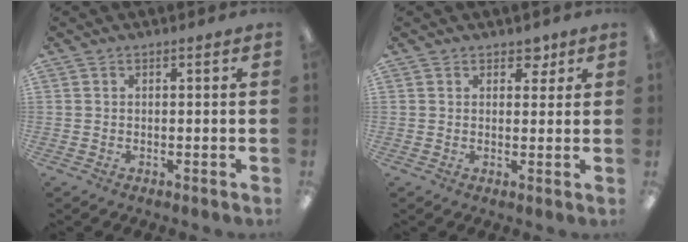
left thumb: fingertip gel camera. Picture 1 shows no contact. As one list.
[{"total": 3.6, "force": [2.6, 2.1, 1.4], "torque": [-0.001, -0.011, 0.040]}]